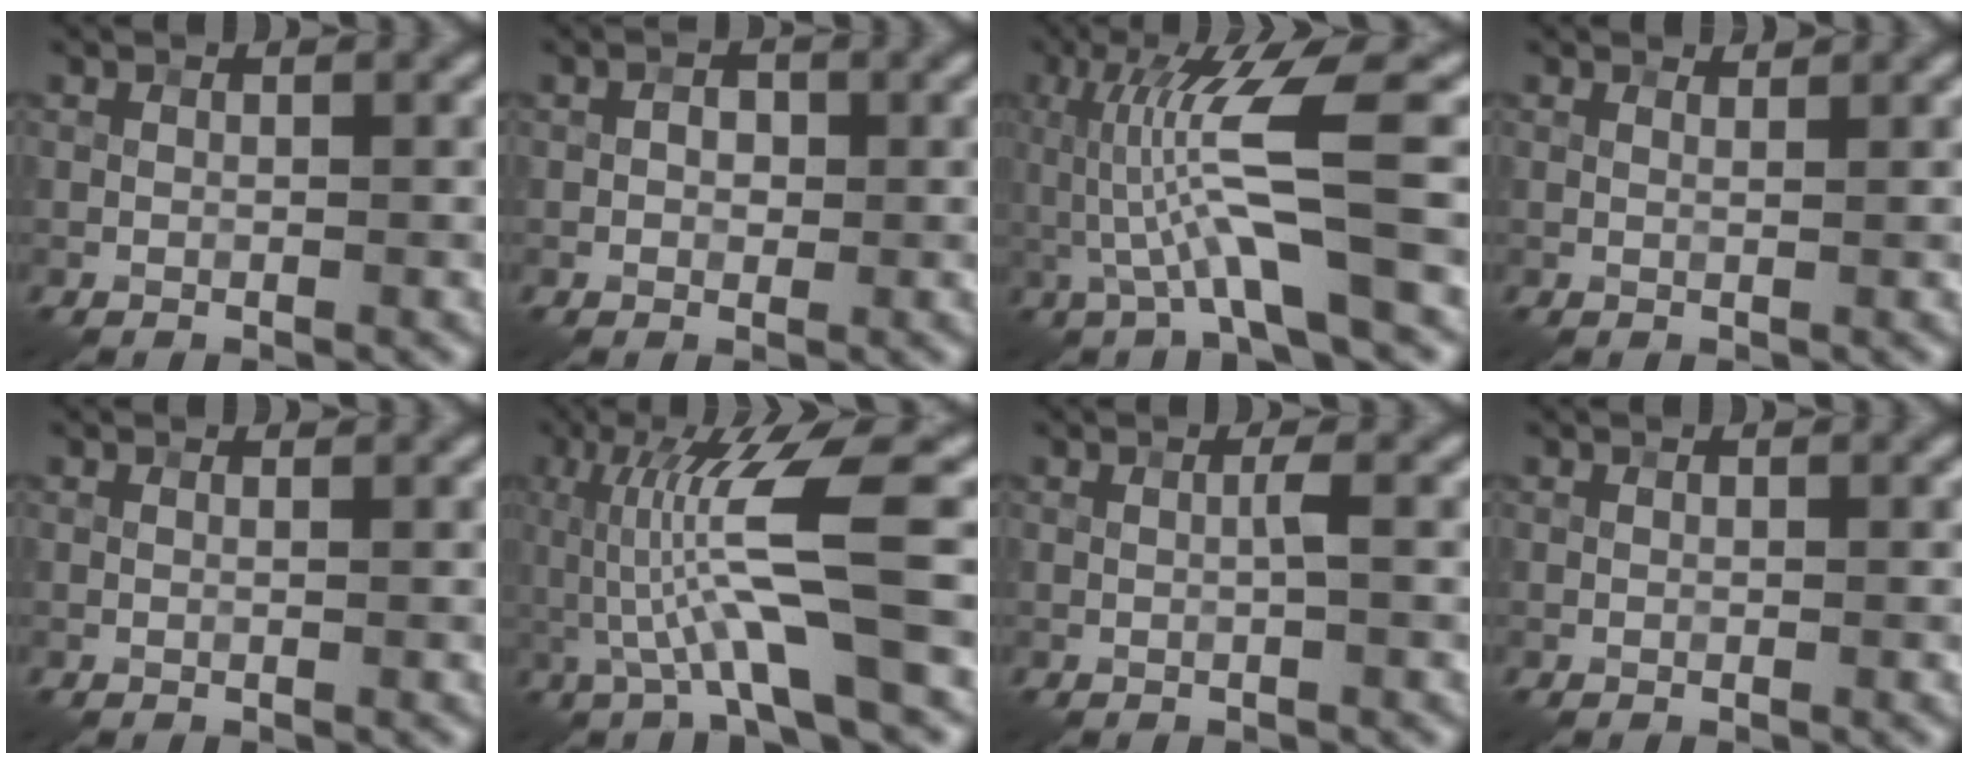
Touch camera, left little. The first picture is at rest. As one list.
[{"total": 1.3, "force": [0.0, 1.0, 0.8], "torque": [-0.009, 0.000, -0.002]}, {"total": 6.9, "force": [-0.3, 0.8, 6.9], "torque": [-0.139, 0.009, 0.000]}, {"total": 1.5, "force": [1.4, 0.3, 0.5], "torque": [-0.009, -0.008, 0.011]}, {"total": 0.6, "force": [0.5, 0.1, 0.3], "torque": [-0.007, -0.004, -0.001]}, {"total": 7.5, "force": [-0.4, 0.9, 7.5], "torque": [-0.143, 0.008, -0.001]}, {"total": 0.8, "force": [0.0, -0.1, 0.8], "torque": [-0.016, 0.002, -0.001]}, {"total": 0.0}]